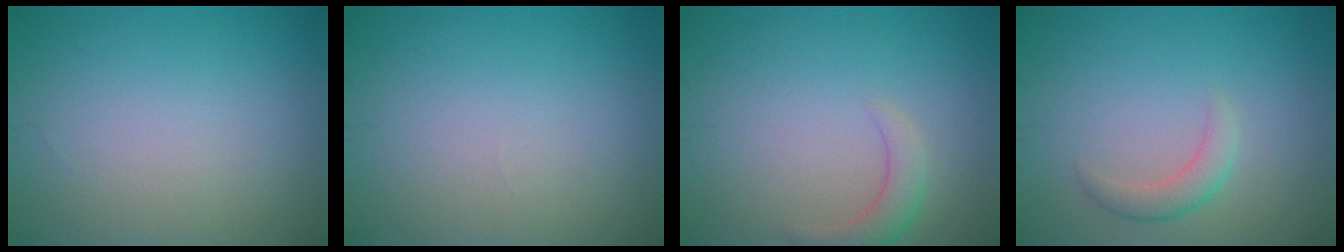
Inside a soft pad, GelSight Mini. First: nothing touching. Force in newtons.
{"total": 0.0}
{"total": 2.3, "press": 2.3, "slide": 0.3}
{"total": 1.9, "press": 1.9, "slide": 0.1}